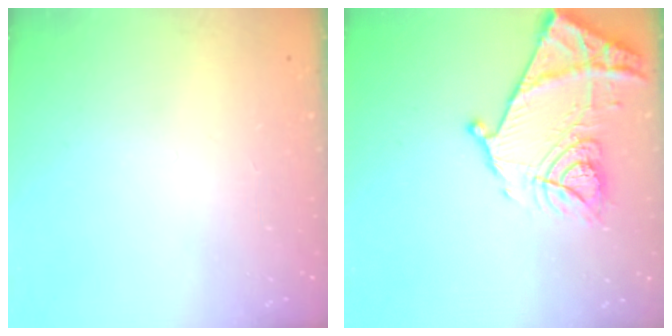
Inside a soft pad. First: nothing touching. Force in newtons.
{"total": 18.1, "press": 18.0, "slide": 1.6}